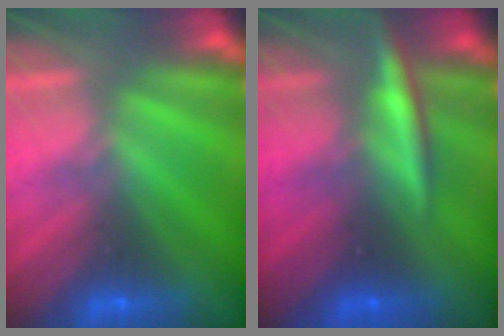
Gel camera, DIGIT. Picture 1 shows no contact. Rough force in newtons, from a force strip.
{"total": 3.0}